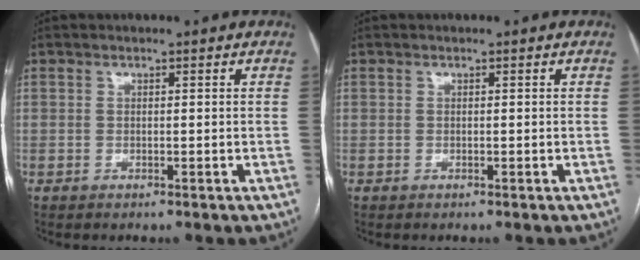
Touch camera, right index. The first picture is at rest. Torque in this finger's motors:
{"motor_torque": [0.00, 0.00, 0.00, 0.00]}